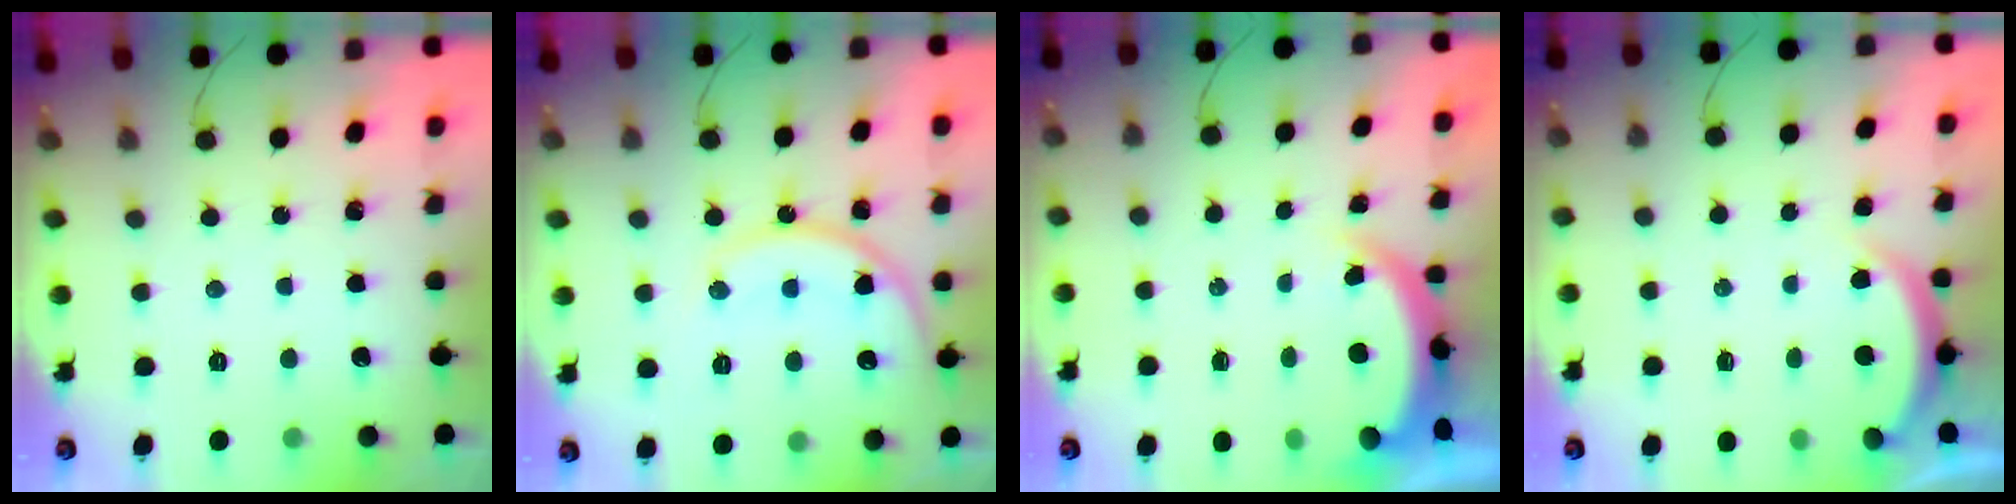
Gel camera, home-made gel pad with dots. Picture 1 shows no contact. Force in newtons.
{"total": 14.8, "press": 14.7, "slide": 1.2}
{"total": 4.7, "press": 4.7, "slide": 0.5}
{"total": 3.3, "press": 3.2, "slide": 0.7}